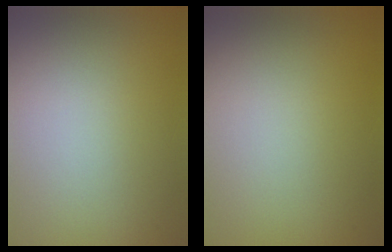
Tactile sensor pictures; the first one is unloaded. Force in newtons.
{"total": 0.0}